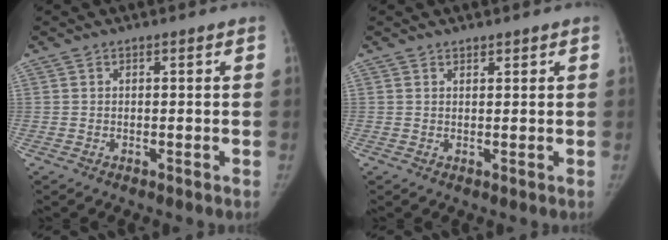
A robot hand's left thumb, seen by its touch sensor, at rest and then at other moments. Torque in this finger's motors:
{"motor_torque": [-0.24, -0.09, -0.07, -0.02, -0.03]}